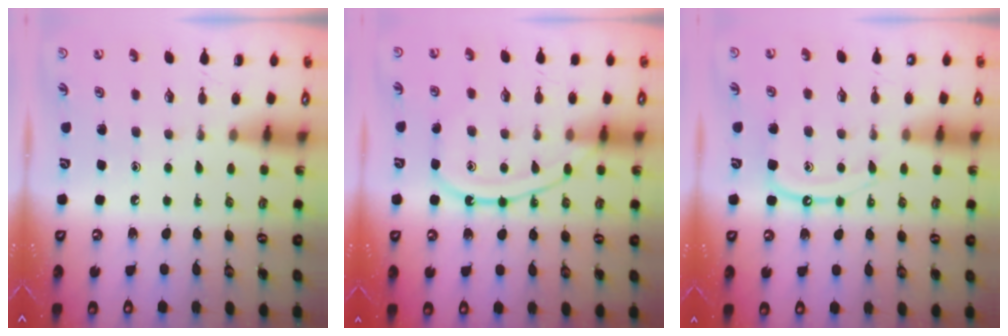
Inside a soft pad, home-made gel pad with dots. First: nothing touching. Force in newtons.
{"total": 11.6, "press": 11.6, "slide": 1.2}
{"total": 9.9, "press": 9.9, "slide": 0.9}